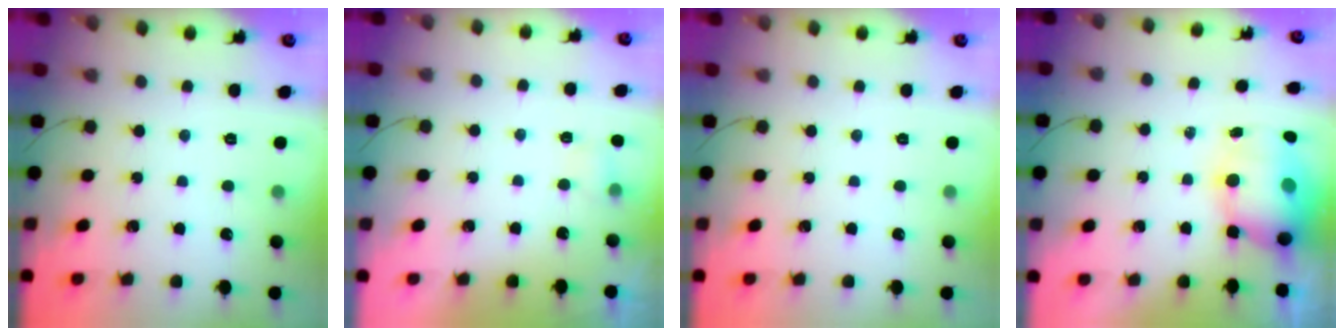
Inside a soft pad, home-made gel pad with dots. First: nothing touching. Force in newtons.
{"total": 2.6, "press": 2.5, "slide": 0.7}
{"total": 0.0}
{"total": 11.6, "press": 11.2, "slide": 3.0}